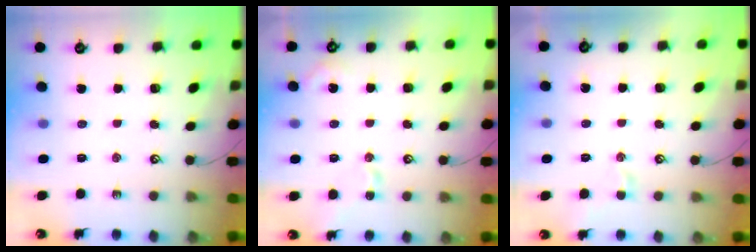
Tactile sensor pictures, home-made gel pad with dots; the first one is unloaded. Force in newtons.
{"total": 4.2, "press": 4.2, "slide": 0.2}
{"total": 1.4, "press": 1.4, "slide": 0.1}